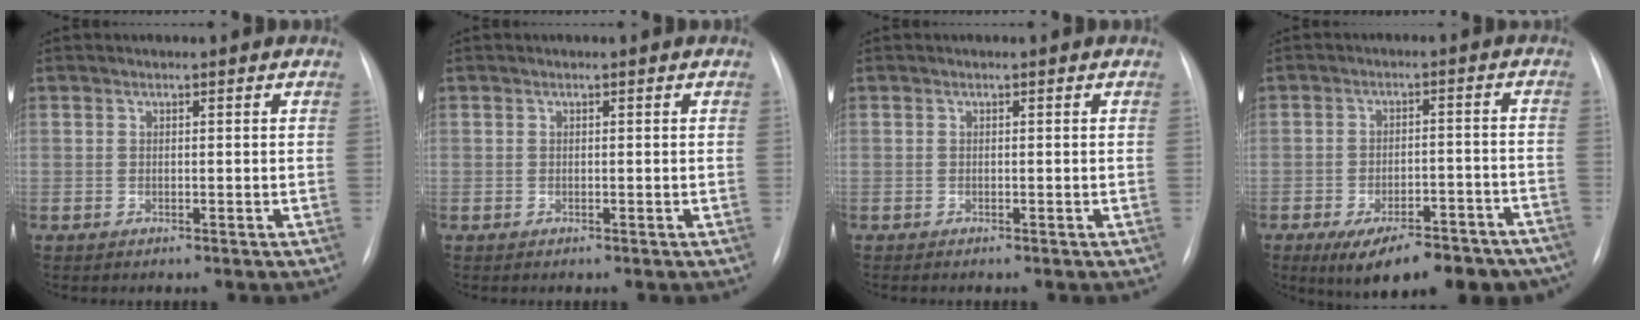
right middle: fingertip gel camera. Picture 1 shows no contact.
{"total": 0.0}
{"total": 0.0}
{"total": 17.7, "force": [-13.6, 6.7, 9.2], "torque": [-0.093, 0.015, -0.176]}